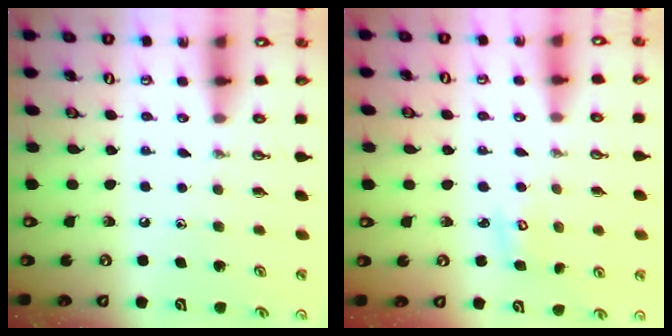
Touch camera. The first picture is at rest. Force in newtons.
{"total": 3.5, "press": 3.5, "slide": 0.3}